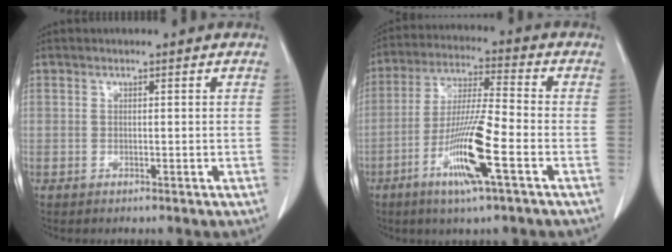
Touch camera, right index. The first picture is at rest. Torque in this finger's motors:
{"motor_torque": [1.44, -0.49, 0.32, 0.21]}